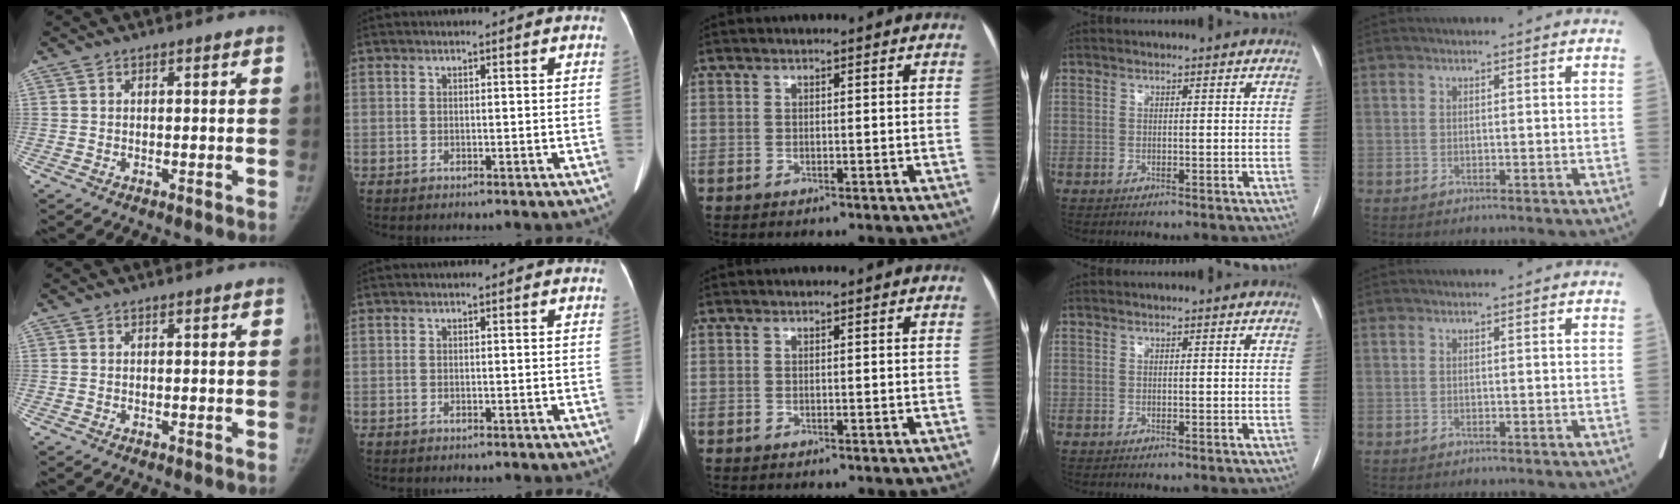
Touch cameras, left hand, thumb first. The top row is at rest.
{}